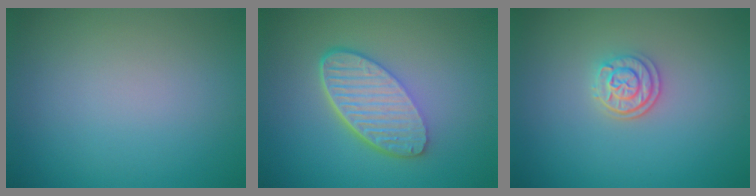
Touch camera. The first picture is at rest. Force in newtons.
{"total": 6.0, "press": 4.3, "slide": 4.2}
{"total": 2.4, "press": 2.1, "slide": 1.1}